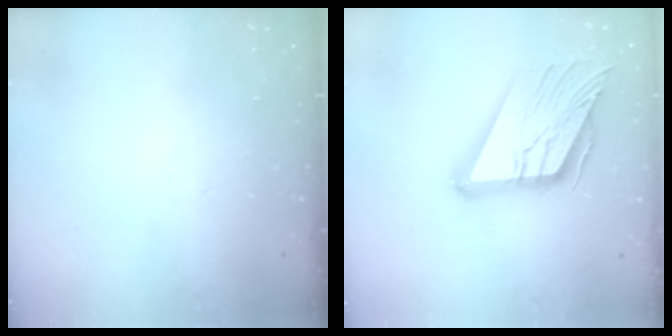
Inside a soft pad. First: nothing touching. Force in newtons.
{"total": 23.2, "press": 23.0, "slide": 2.7}